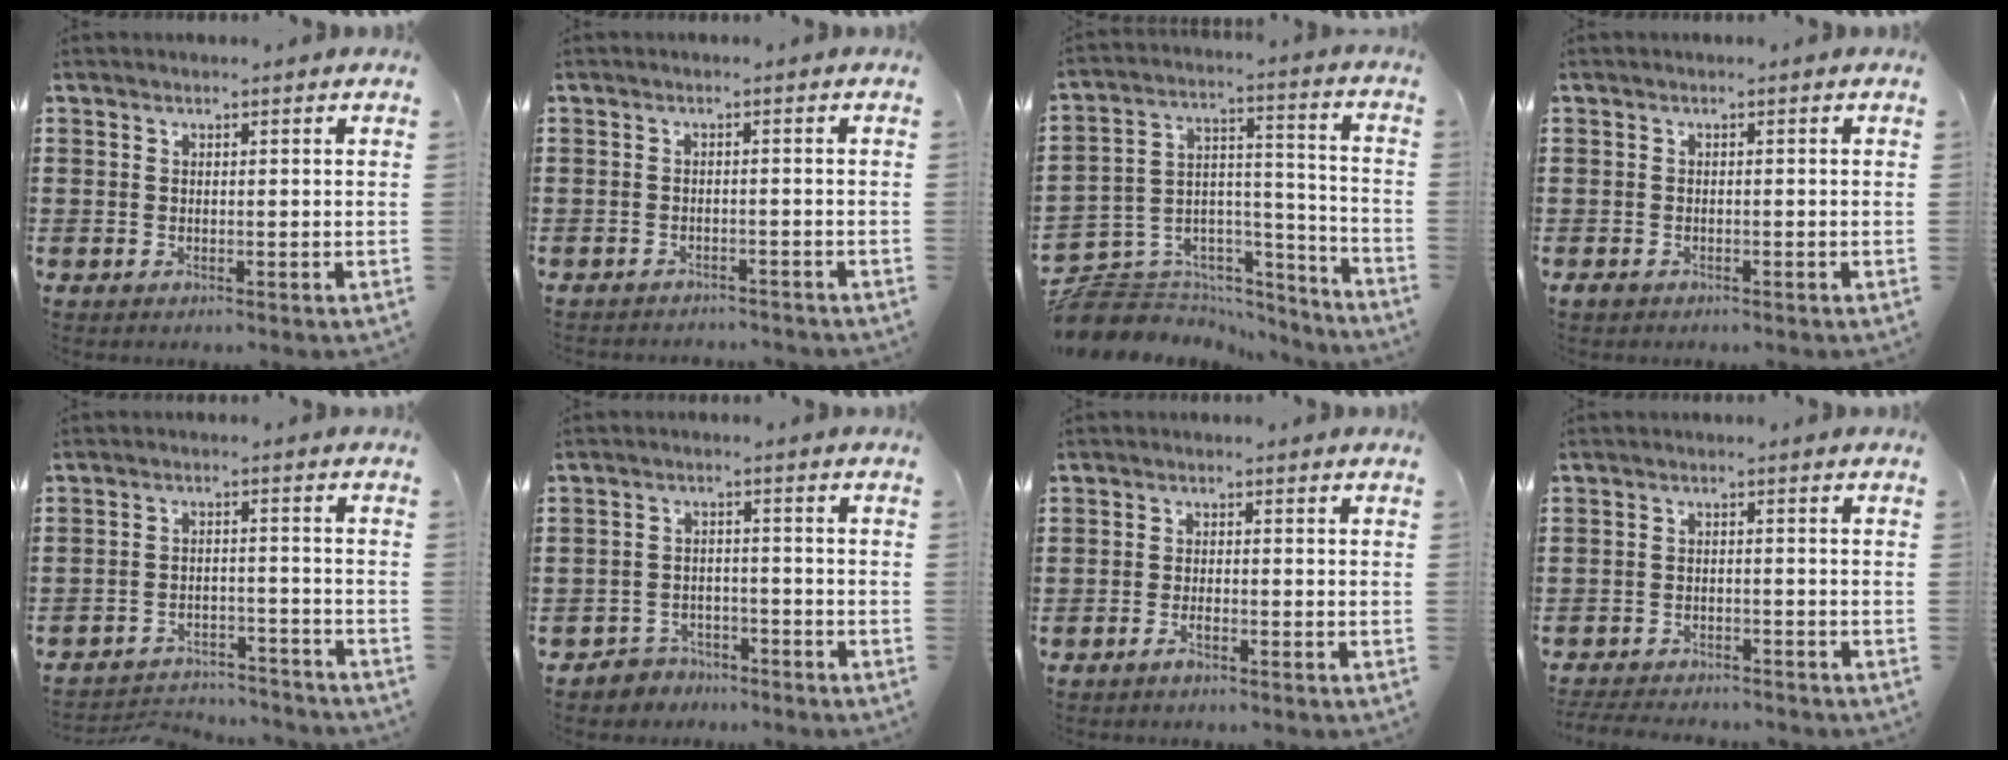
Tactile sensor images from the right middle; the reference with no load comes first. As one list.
[{"total": 1.5, "force": [-1.5, 0.1, -0.1], "torque": [-0.004, 0.001, -0.032]}, {"total": 7.1, "force": [-6.1, 3.6, 0.6], "torque": [-0.028, 0.000, -0.118]}, {"total": 0.9, "force": [-0.6, 0.5, 0.3], "torque": [-0.015, -0.004, -0.016]}, {"total": 3.8, "force": [-3.8, 0.5, 0.2], "torque": [-0.009, 0.005, -0.081]}, {"total": 3.1, "force": [-2.9, 1.0, -0.3], "torque": [-0.004, 0.001, -0.063]}, {"total": 1.7, "force": [-1.1, 0.3, 1.2], "torque": [-0.031, -0.007, -0.022]}, {"total": 2.9, "force": [-2.9, 0.3, 0.2], "torque": [-0.007, 0.000, -0.062]}]